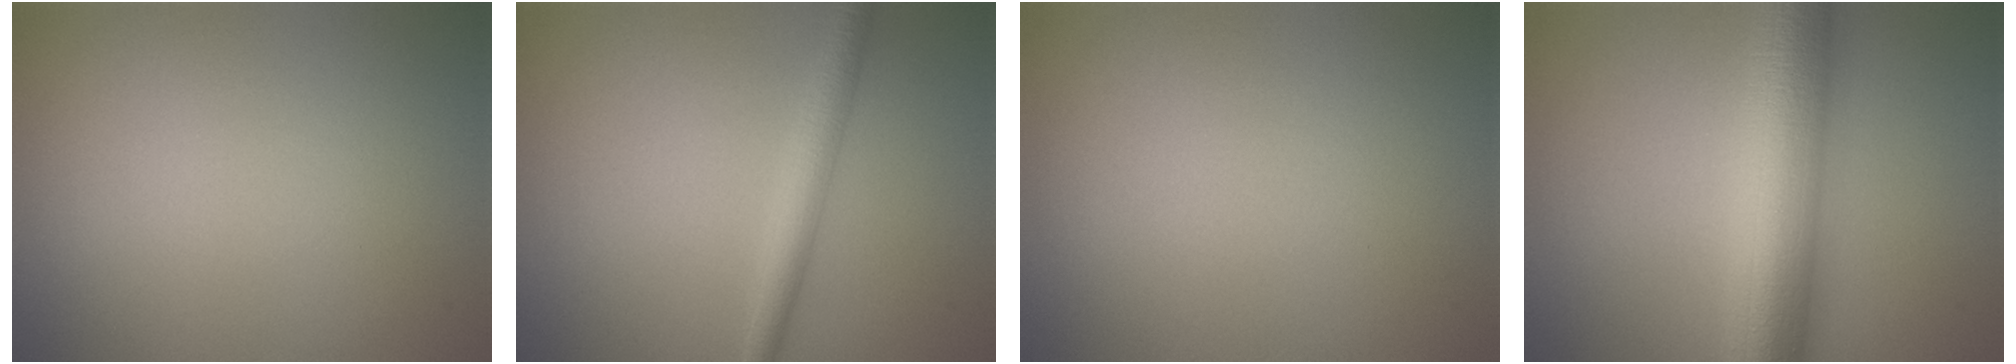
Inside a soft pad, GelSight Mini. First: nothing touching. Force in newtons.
{"total": 2.6, "press": 2.6, "slide": 0.1}
{"total": 0.0}
{"total": 9.9, "press": 9.9, "slide": 0.1}